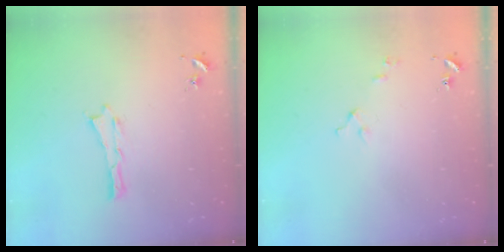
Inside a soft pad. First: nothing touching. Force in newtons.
{"total": 2.6, "press": 2.6, "slide": 0.3}